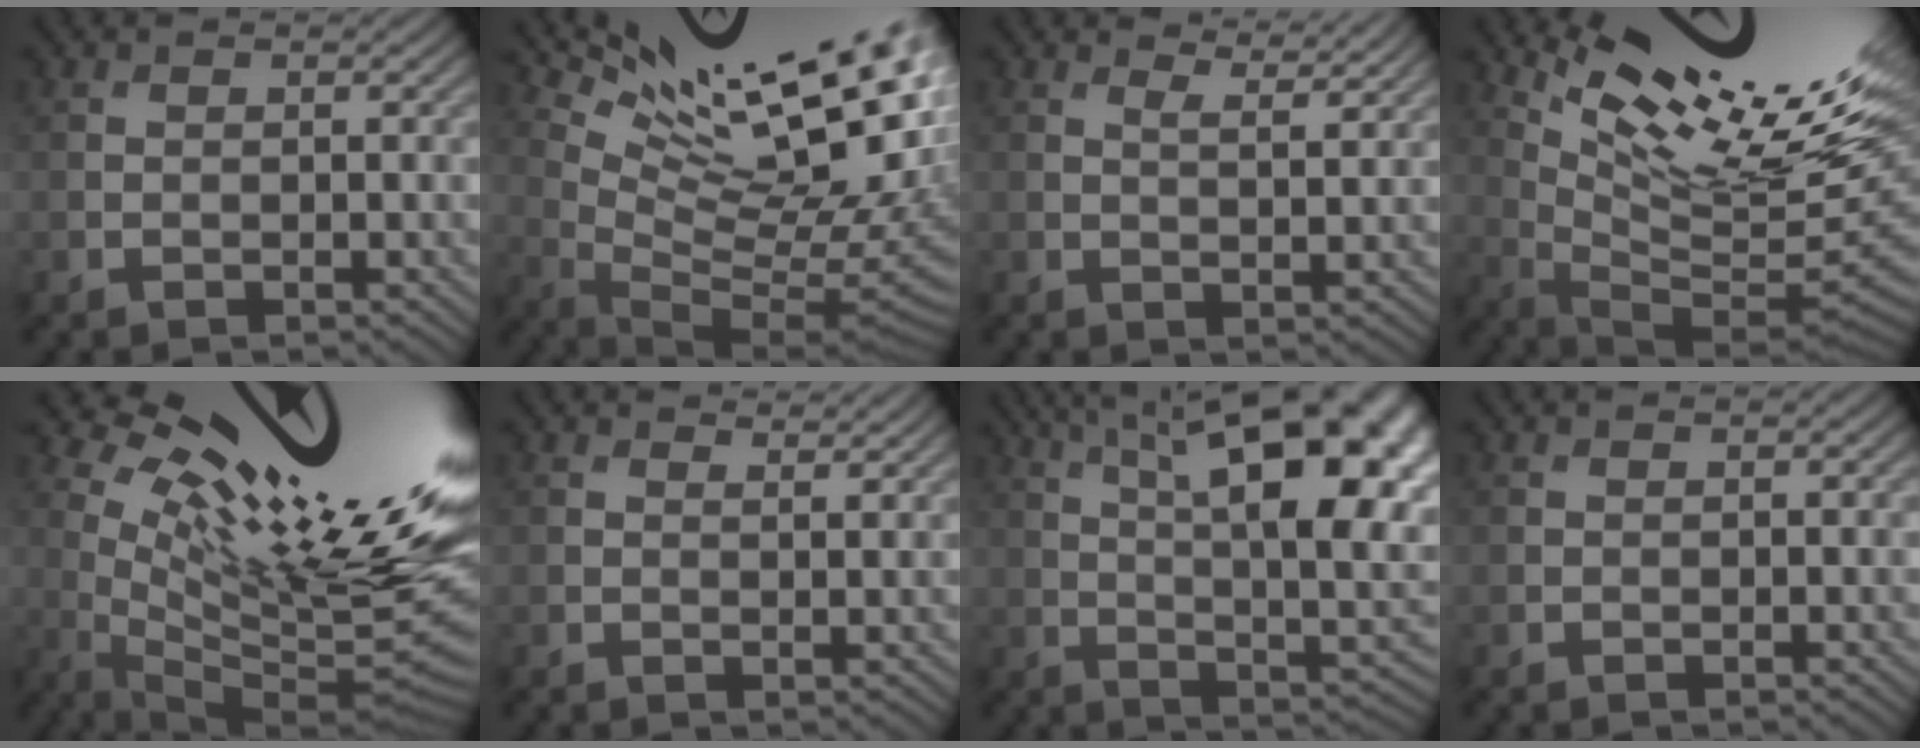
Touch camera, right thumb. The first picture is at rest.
{"total": 18.3, "force": [9.6, 5.4, 14.6], "torque": [-0.231, 0.009, 0.163]}
{"total": 3.5, "force": [3.0, 0.5, 1.6], "torque": [-0.027, -0.009, 0.048]}
{"total": 17.7, "force": [10.1, 4.3, 13.9], "torque": [-0.223, 0.000, 0.173]}
{"total": 19.5, "force": [8.4, 4.5, 17.0], "torque": [-0.278, 0.010, 0.148]}
{"total": 2.2, "force": [2.0, 0.4, 0.8], "torque": [-0.018, -0.005, 0.032]}
{"total": 21.8, "force": [8.5, 8.5, 18.2], "torque": [-0.265, 0.056, 0.133]}
{"total": 0.0}